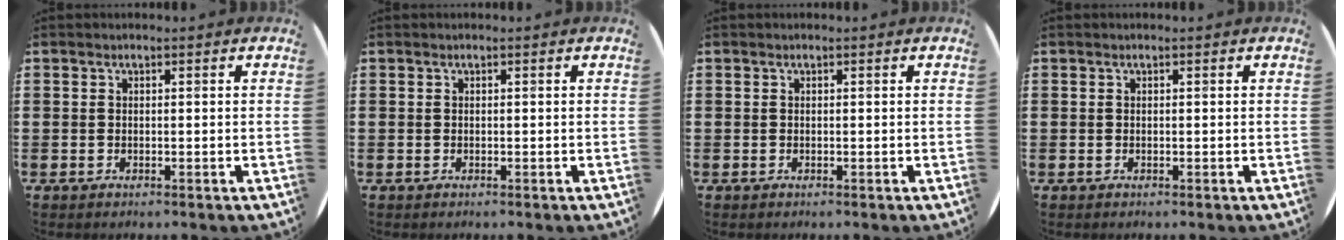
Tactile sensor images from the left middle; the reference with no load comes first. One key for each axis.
{"total": 0.0}
{"total": 0.0}
{"total": 0.0}